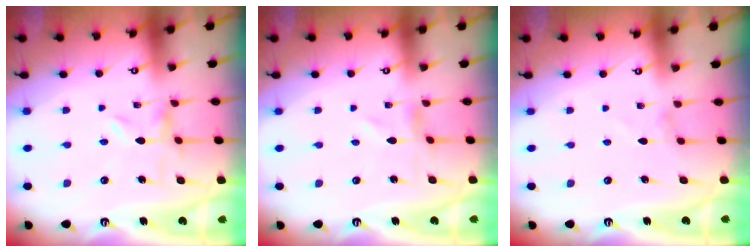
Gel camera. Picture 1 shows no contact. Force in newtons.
{"total": 0.0}
{"total": 0.0}